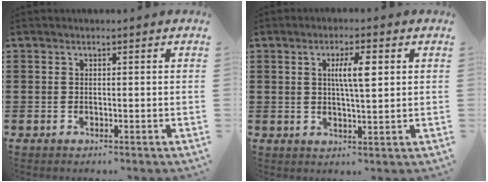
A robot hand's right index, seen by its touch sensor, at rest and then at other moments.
{"total": 5.4, "force": [1.4, 1.2, 5.1], "torque": [-0.094, 0.007, 0.018]}